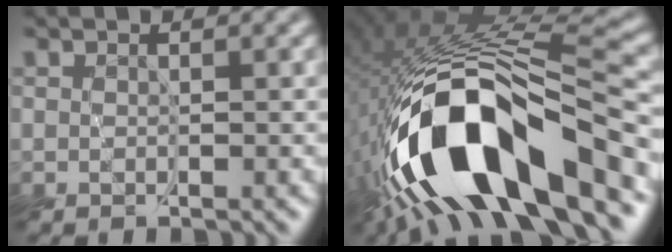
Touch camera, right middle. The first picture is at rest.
{"total": 15.8, "force": [-7.0, 5.6, 13.0], "torque": [-0.238, 0.003, -0.109]}